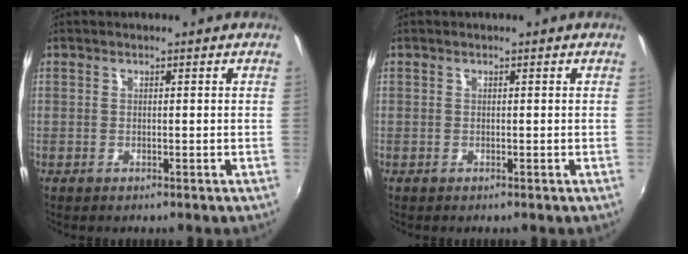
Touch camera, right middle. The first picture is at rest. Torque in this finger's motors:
{"motor_torque": [0.14, -0.19, 0.00, 0.01]}